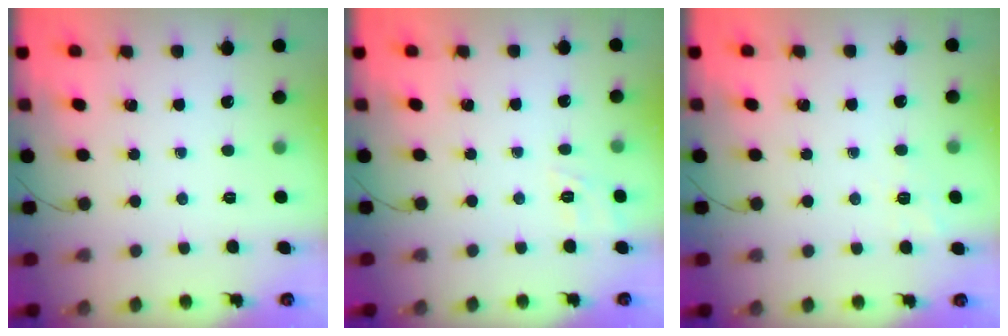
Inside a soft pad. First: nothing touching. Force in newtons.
{"total": 8.5, "press": 8.3, "slide": 1.8}
{"total": 1.9, "press": 1.0, "slide": 1.6}